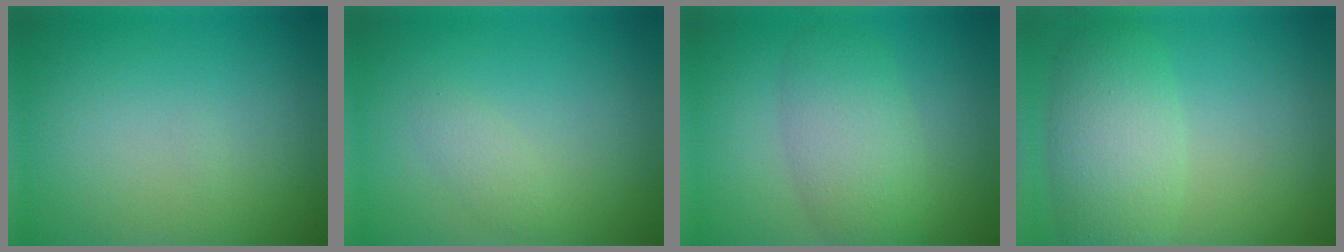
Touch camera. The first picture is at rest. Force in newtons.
{"total": 1.1, "press": 1.1, "slide": 0.0}
{"total": 4.7, "press": 4.7, "slide": 0.2}
{"total": 5.1, "press": 5.1, "slide": 0.4}